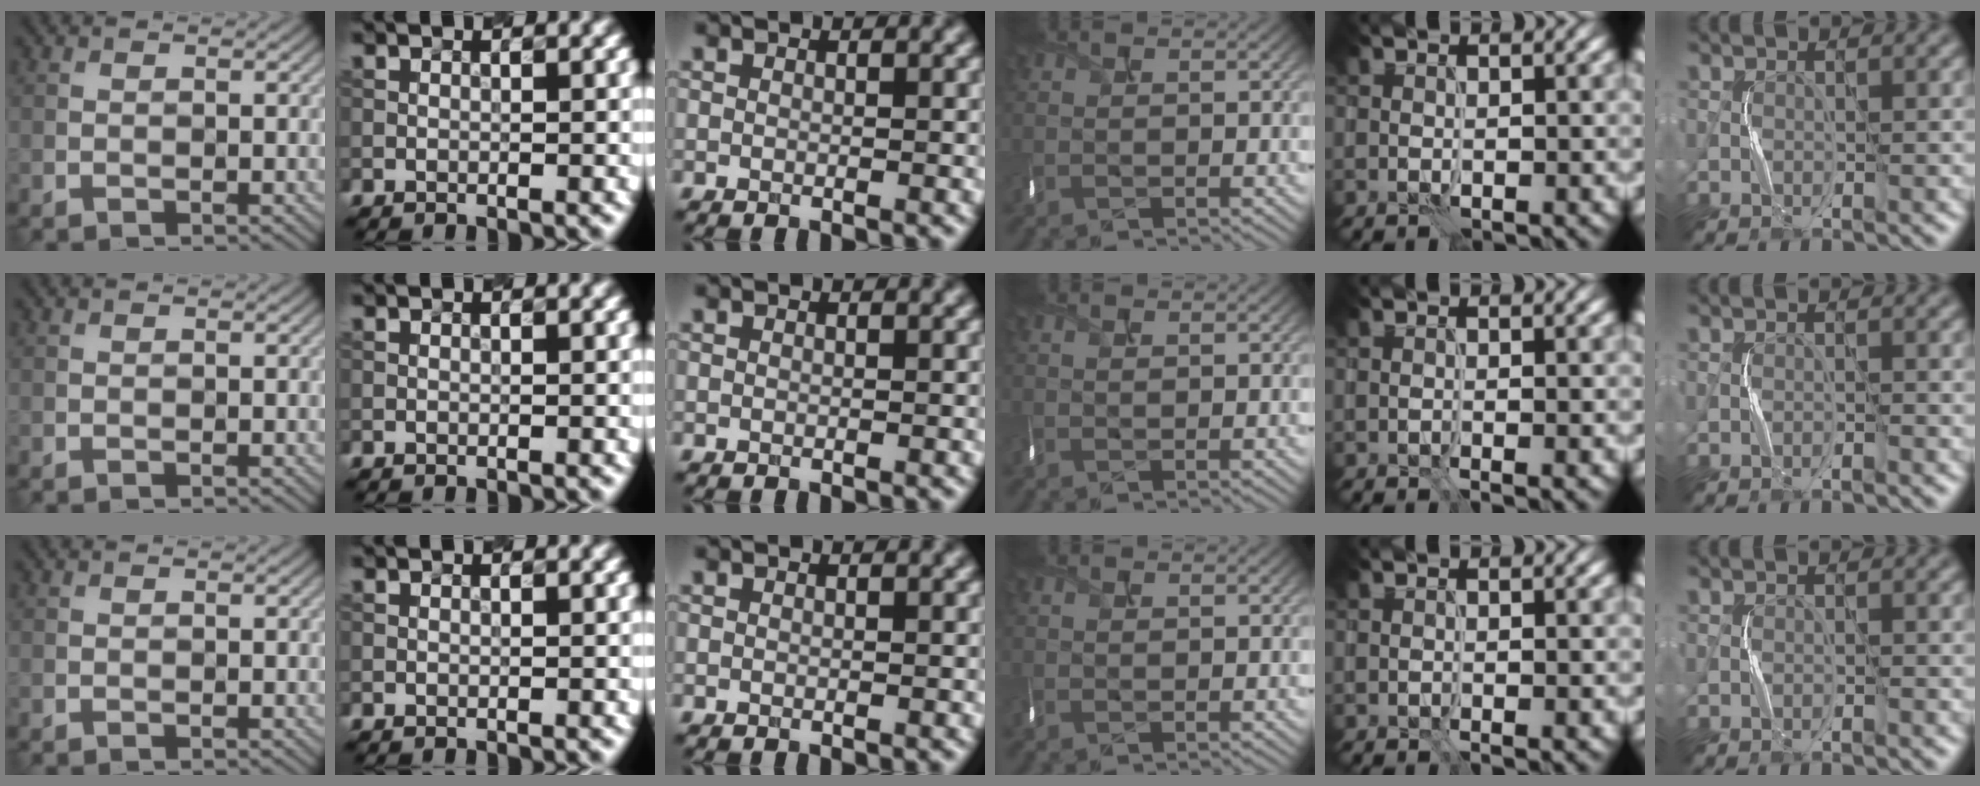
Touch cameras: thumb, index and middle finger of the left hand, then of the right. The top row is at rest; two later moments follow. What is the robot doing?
{"motion": "shake", "object": "box of matches"}